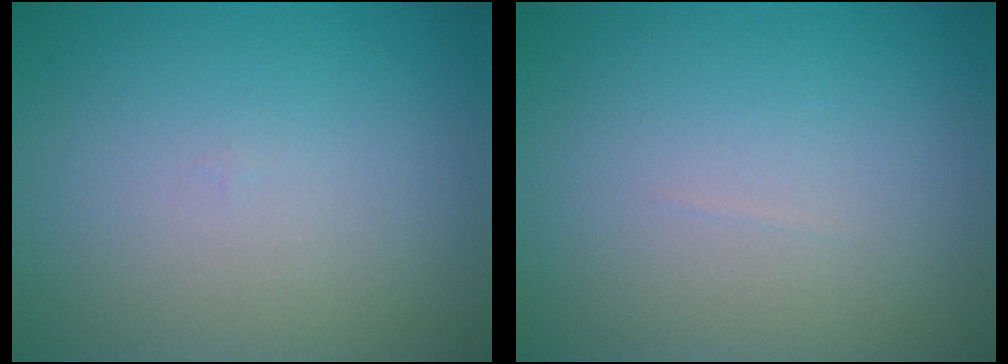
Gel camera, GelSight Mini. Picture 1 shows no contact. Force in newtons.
{"total": 0.0}